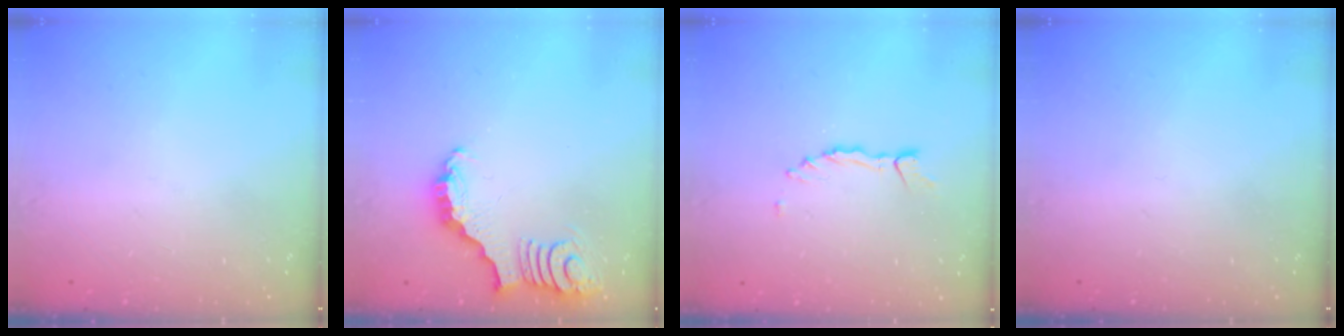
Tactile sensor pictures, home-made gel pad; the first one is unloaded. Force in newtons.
{"total": 3.6, "press": 3.5, "slide": 0.7}
{"total": 0.9, "press": 0.9, "slide": 0.1}
{"total": 0.0}